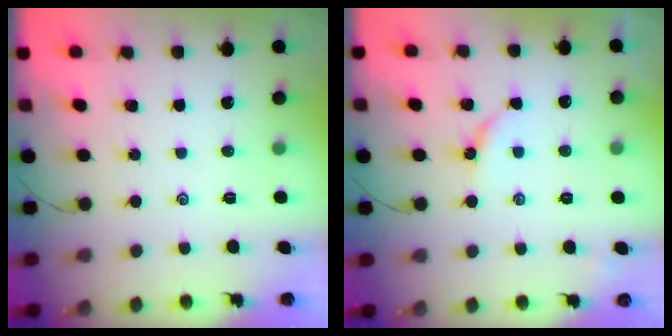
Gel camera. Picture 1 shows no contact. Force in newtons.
{"total": 2.5, "press": 2.5, "slide": 0.4}